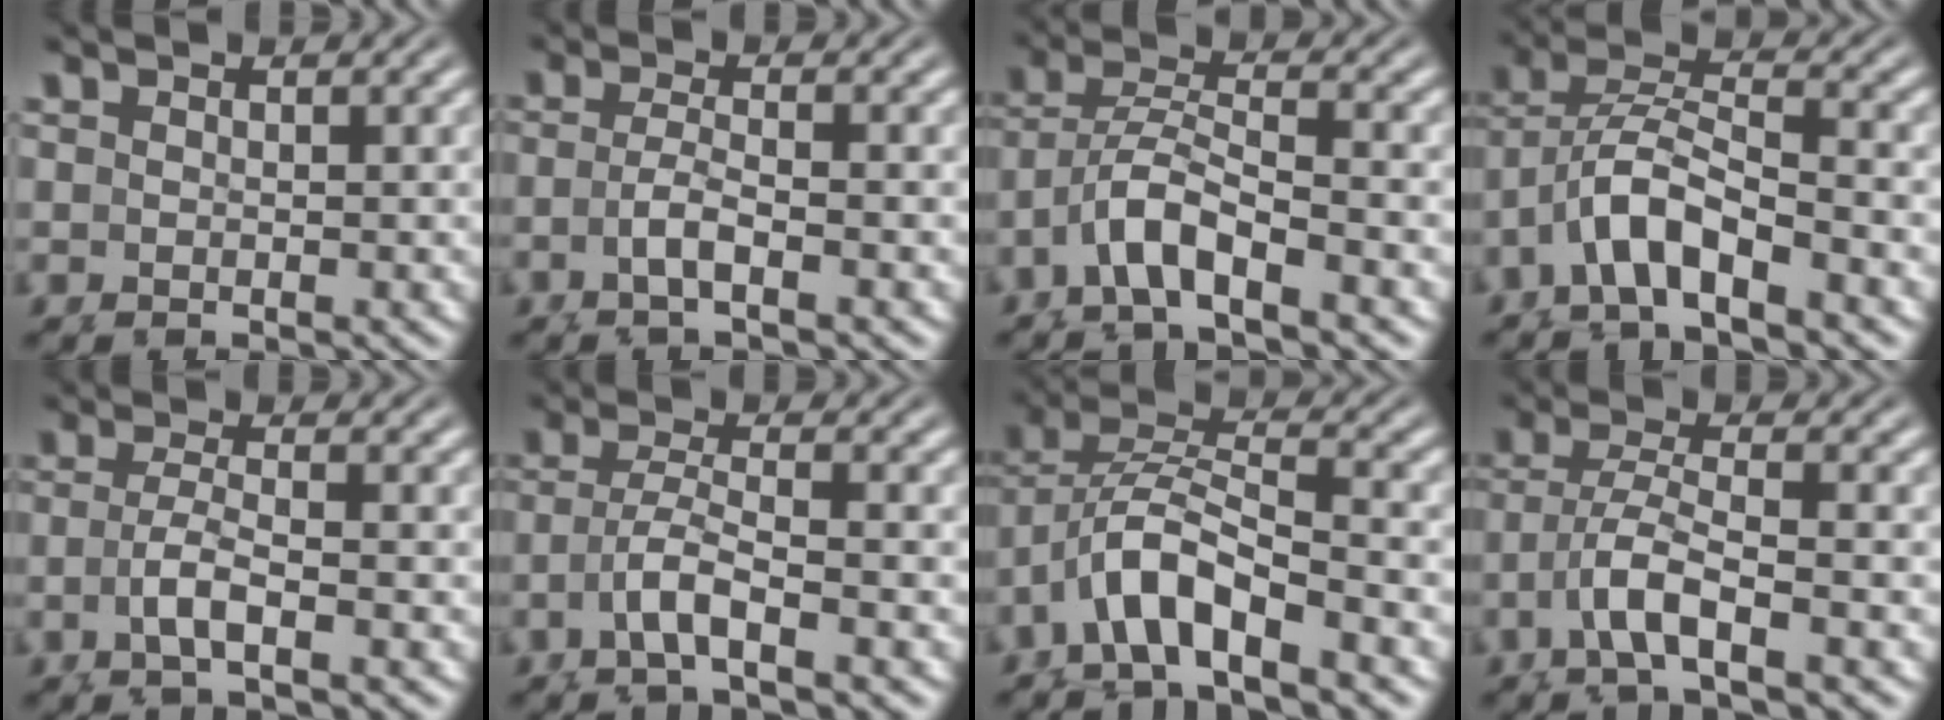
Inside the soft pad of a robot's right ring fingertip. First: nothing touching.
{"total": 2.4, "force": [-1.0, 0.1, 2.2], "torque": [-0.047, -0.012, -0.012]}
{"total": 4.7, "force": [-0.9, 3.1, 3.4], "torque": [-0.095, -0.013, -0.014]}
{"total": 6.3, "force": [-0.5, 4.8, 4.1], "torque": [-0.107, -0.007, -0.015]}
{"total": 2.9, "force": [-1.0, 0.6, 2.7], "torque": [-0.060, -0.014, -0.009]}
{"total": 3.3, "force": [-1.2, 1.2, 2.9], "torque": [-0.073, -0.017, -0.011]}
{"total": 7.4, "force": [-0.5, 5.7, 4.7], "torque": [-0.117, -0.005, -0.014]}
{"total": 3.6, "force": [-1.0, 1.3, 3.1], "torque": [-0.087, -0.019, -0.006]}